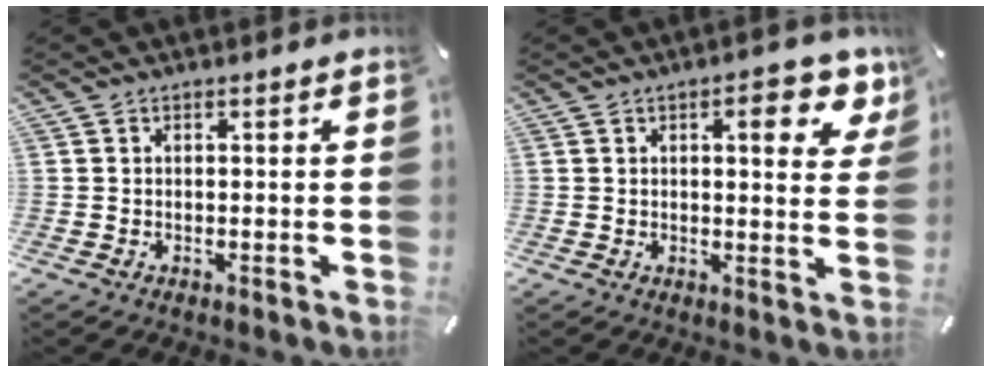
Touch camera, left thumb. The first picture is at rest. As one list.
[{"total": 8.9, "force": [4.2, 3.2, 7.2], "torque": [-0.088, -0.017, 0.062]}]